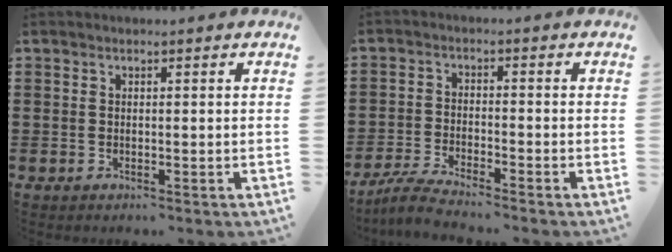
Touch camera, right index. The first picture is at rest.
{"total": 4.1, "force": [-3.9, -0.4, 1.2], "torque": [-0.035, -0.009, -0.080]}